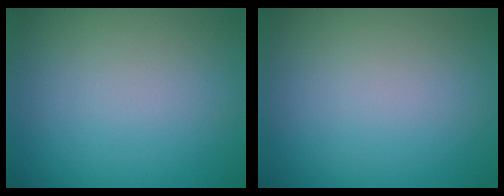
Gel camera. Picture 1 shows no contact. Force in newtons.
{"total": 0.0}